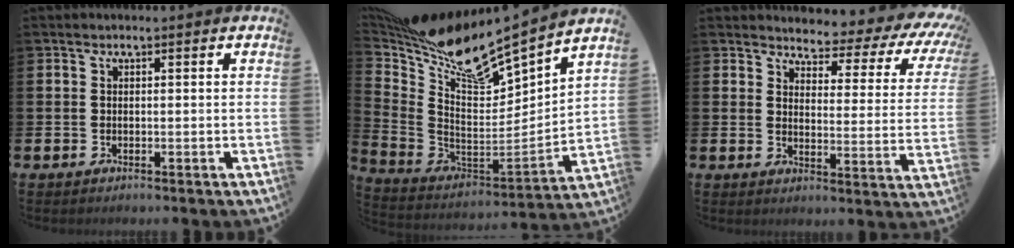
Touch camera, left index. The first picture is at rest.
{"total": 12.9, "force": [11.4, 2.1, 5.7], "torque": [-0.151, -0.076, 0.194]}
{"total": 3.8, "force": [3.2, 1.6, 1.3], "torque": [-0.031, -0.038, 0.043]}